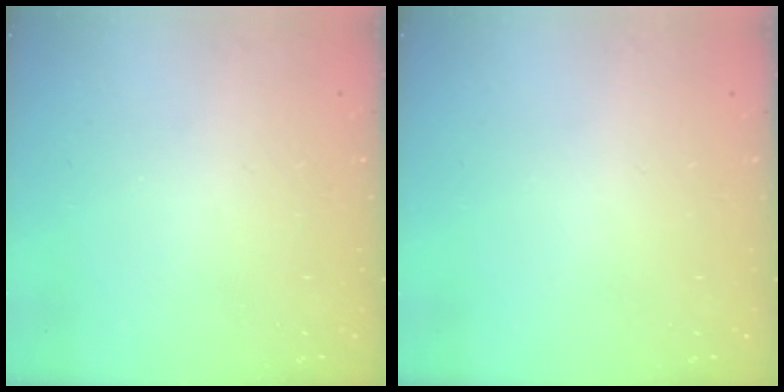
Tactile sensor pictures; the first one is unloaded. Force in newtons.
{"total": 0.0}